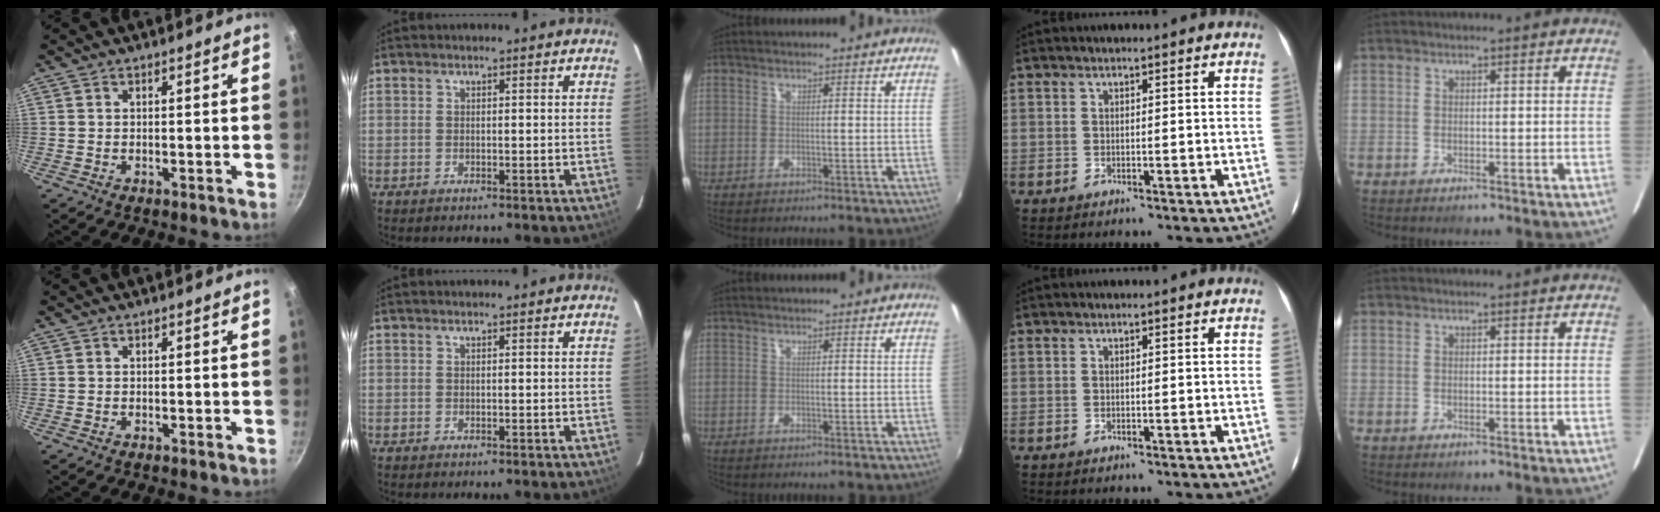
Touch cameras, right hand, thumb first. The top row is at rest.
{}